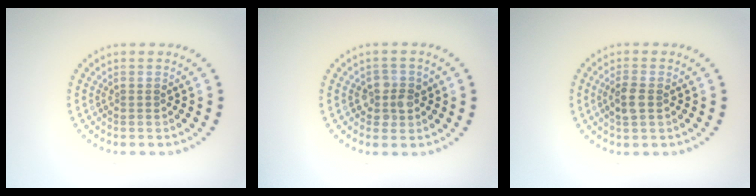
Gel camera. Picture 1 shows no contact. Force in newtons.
{"total": 2.3, "press": 2.1, "slide": 0.8}
{"total": 2.1, "press": 2.0, "slide": 0.5}